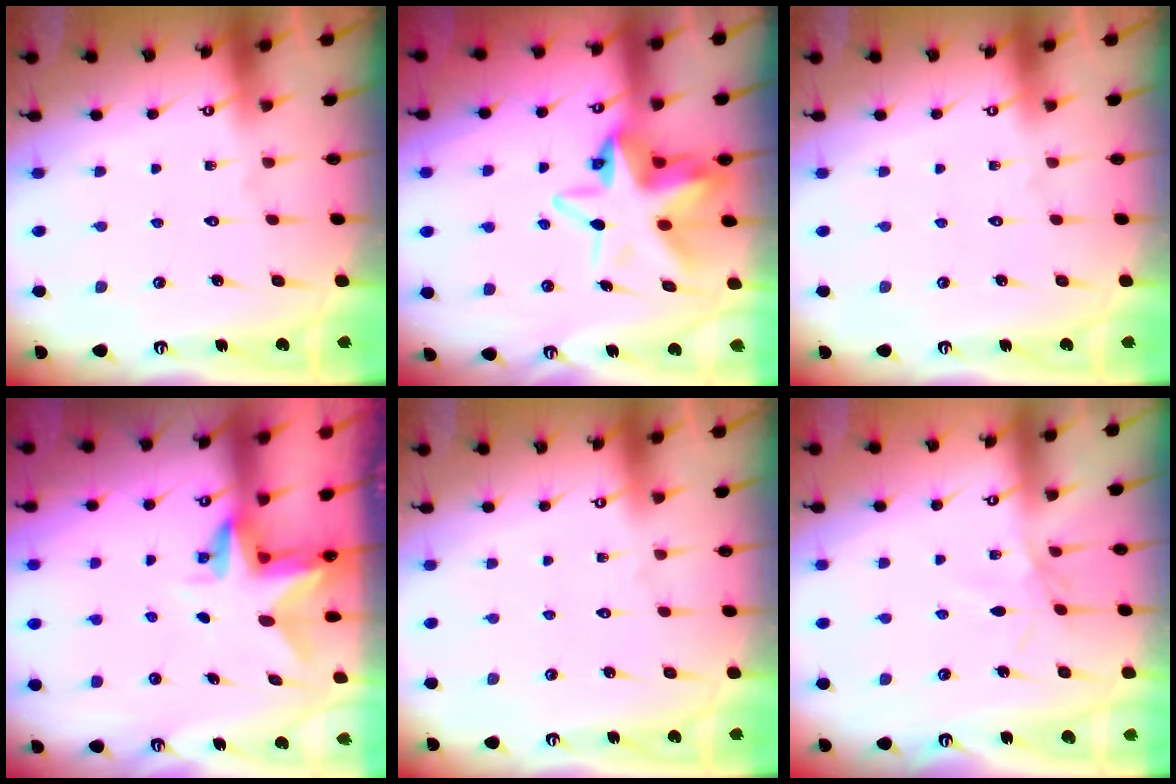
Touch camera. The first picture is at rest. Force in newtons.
{"total": 12.4, "press": 12.2, "slide": 2.1}
{"total": 0.0}
{"total": 3.5, "press": 3.4, "slide": 0.3}
{"total": 0.0}
{"total": 2.5, "press": 2.5, "slide": 0.6}